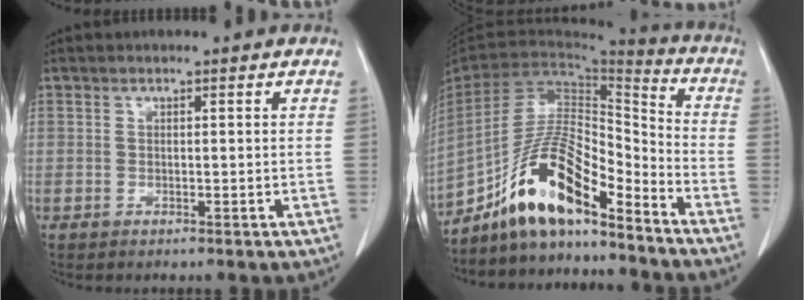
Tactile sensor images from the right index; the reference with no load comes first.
{"total": 14.4, "force": [-10.7, 3.1, 9.2], "torque": [-0.173, 0.025, -0.190]}